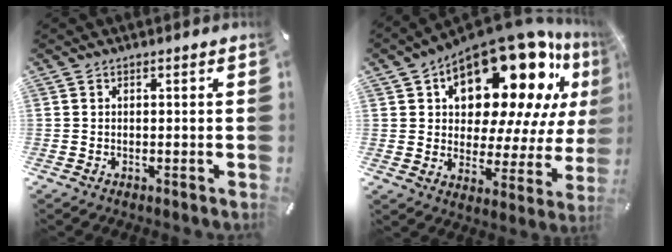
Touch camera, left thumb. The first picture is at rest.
{"total": 22.9, "force": [14.8, 10.8, 13.8], "torque": [-0.205, -0.114, 0.248]}